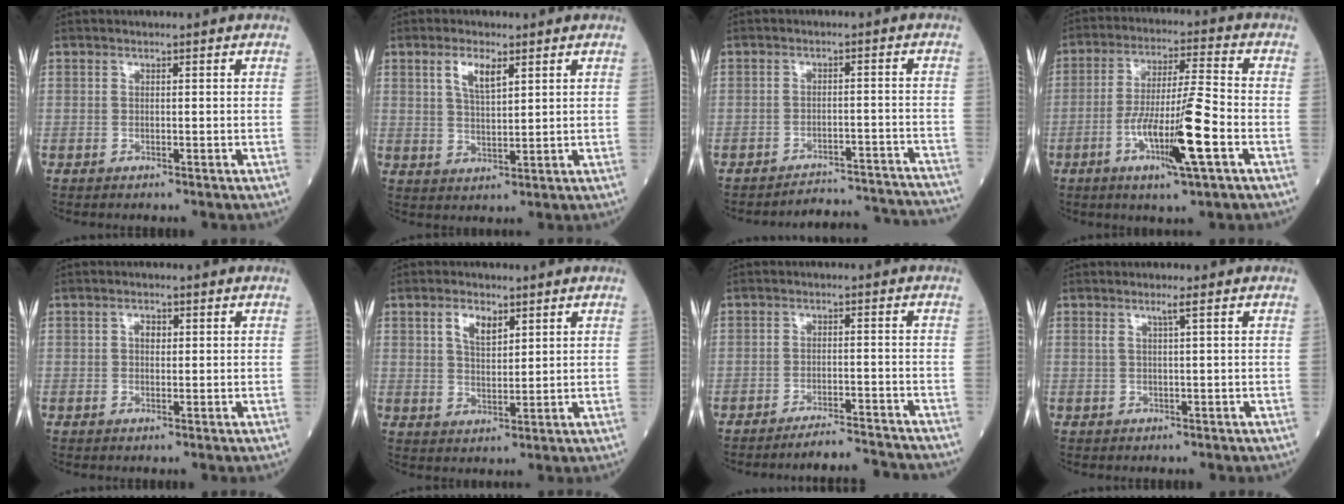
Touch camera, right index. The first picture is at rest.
{"total": 4.6, "force": [2.3, 1.4, 3.7], "torque": [-0.073, 0.003, 0.047]}
{"total": 14.9, "force": [-14.8, 0.4, 1.2], "torque": [0.005, 0.019, -0.176]}
{"total": 12.3, "force": [-4.4, 0.2, 11.5], "torque": [-0.211, -0.010, -0.078]}
{"total": 1.5, "force": [0.4, 1.0, 1.1], "torque": [-0.017, 0.004, 0.005]}
{"total": 4.4, "force": [2.3, 2.1, 3.1], "torque": [-0.060, 0.004, 0.044]}
{"total": 6.8, "force": [-6.7, -0.5, 0.7], "torque": [-0.003, 0.001, -0.104]}
{"total": 1.4, "force": [0.7, -0.4, 1.2], "torque": [-0.029, -0.001, 0.014]}